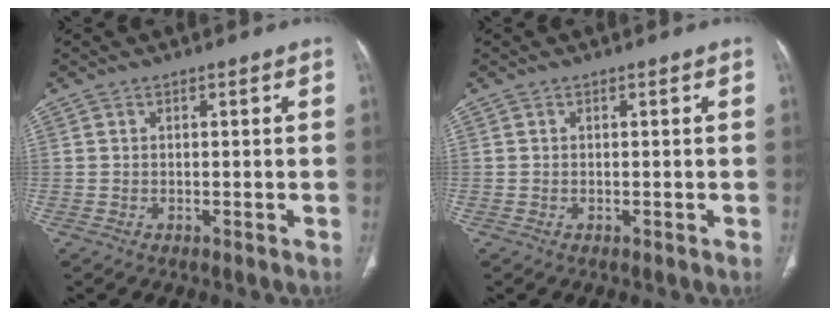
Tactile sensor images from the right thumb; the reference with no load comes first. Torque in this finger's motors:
{"motor_torque": [0.01, -0.18, -0.22, -0.09, 0.06]}